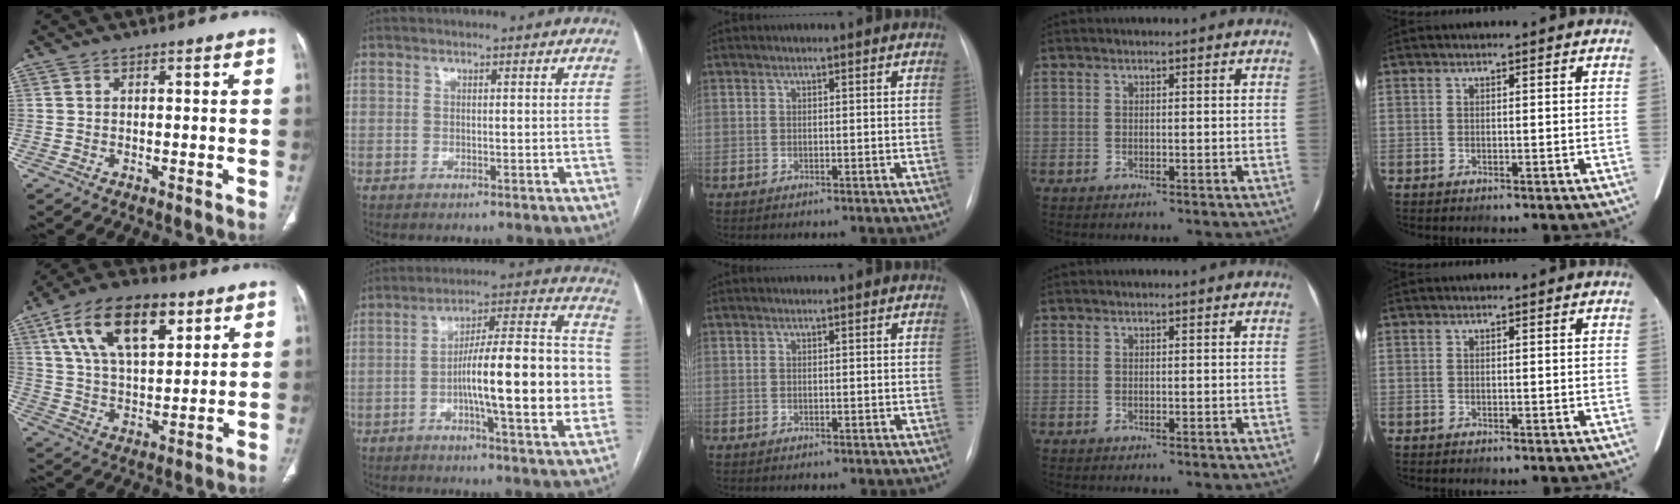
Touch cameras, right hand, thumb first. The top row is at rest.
{"thumb": {"total": 18.1, "force": [8.4, 9.1, 13.2], "torque": [-0.203, -0.017, 0.148]}, "index": {"total": 19.1, "force": [-2.8, 2.9, 18.7], "torque": [-0.279, 0.020, -0.043]}}